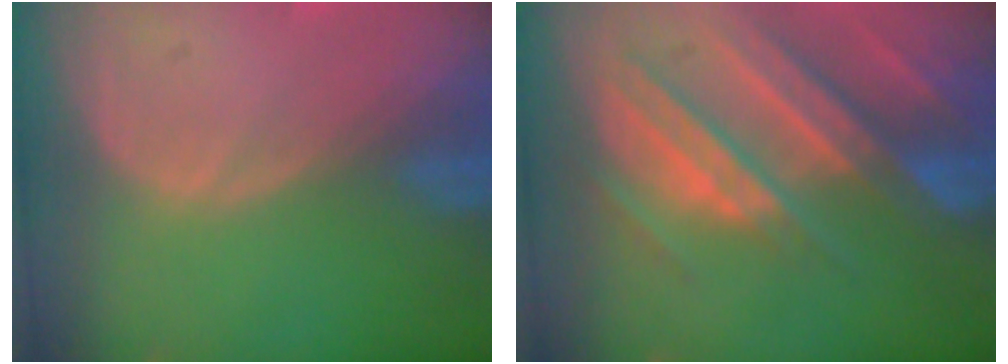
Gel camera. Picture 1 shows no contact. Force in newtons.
{"total": 10.5, "press": 9.3, "slide": 4.8}